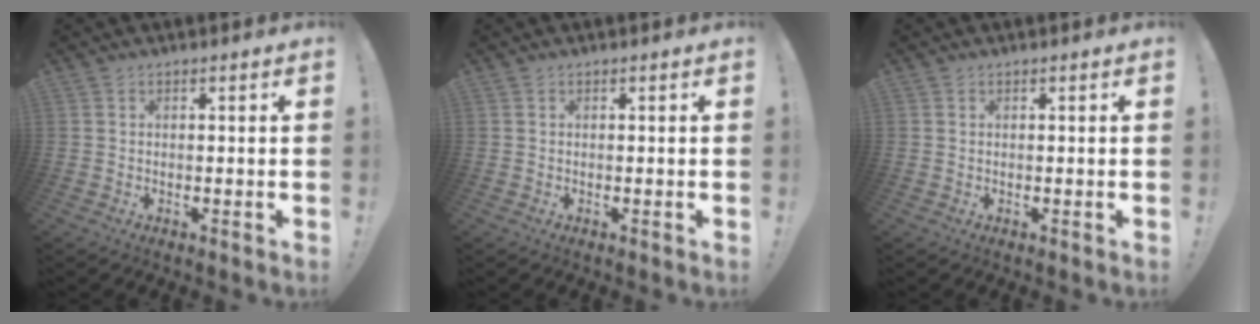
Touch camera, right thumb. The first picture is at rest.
{"total": 0.0}
{"total": 0.0}